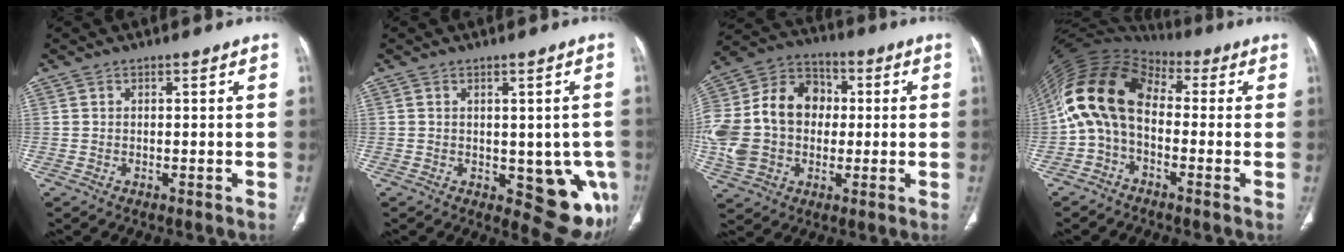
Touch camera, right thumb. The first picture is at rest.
{"total": 10.5, "force": [-2.6, 5.6, 8.5], "torque": [-0.046, -0.009, -0.020]}
{"total": 21.9, "force": [-0.4, 17.0, 13.8], "torque": [-0.289, 0.036, -0.003]}
{"total": 14.2, "force": [-0.2, 9.3, 10.7], "torque": [-0.198, 0.050, -0.019]}